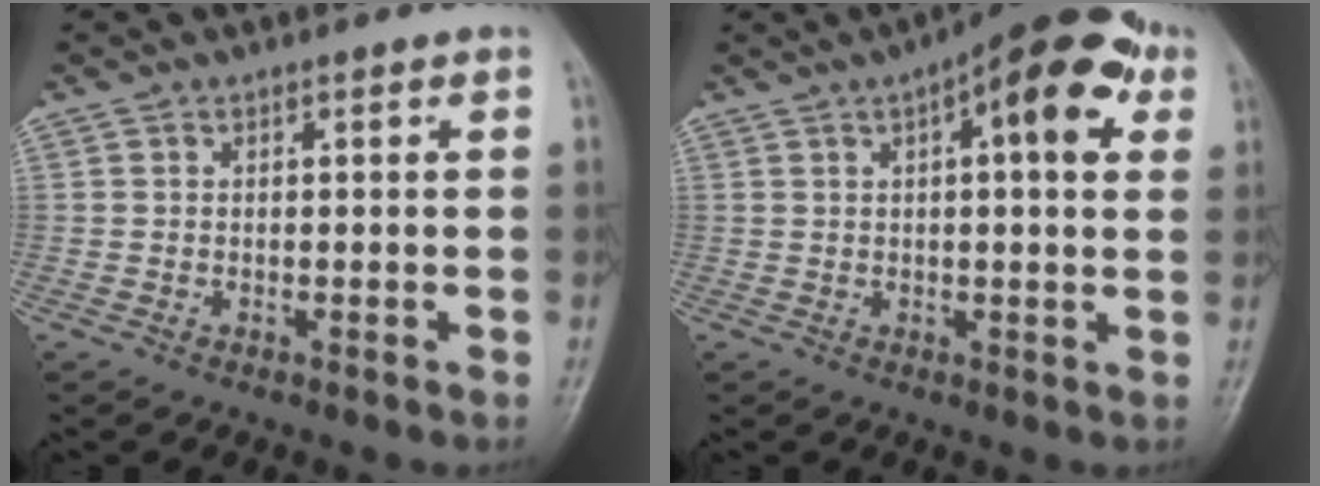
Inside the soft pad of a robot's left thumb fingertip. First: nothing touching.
{"total": 14.3, "force": [5.5, 5.0, 12.2], "torque": [-0.141, 0.013, 0.065]}